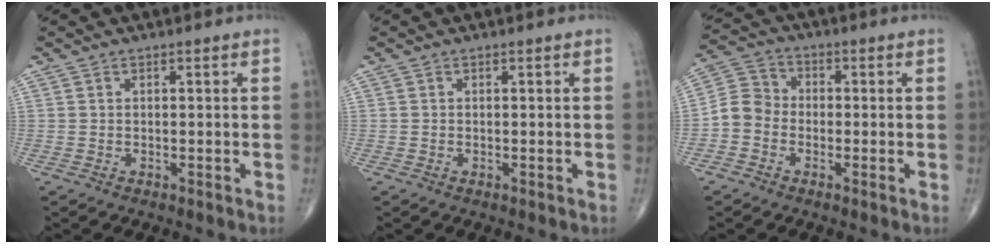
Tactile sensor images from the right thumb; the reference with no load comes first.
{"total": 0.0}
{"total": 6.1, "force": [-1.8, 5.3, 2.4], "torque": [-0.029, 0.023, -0.051]}